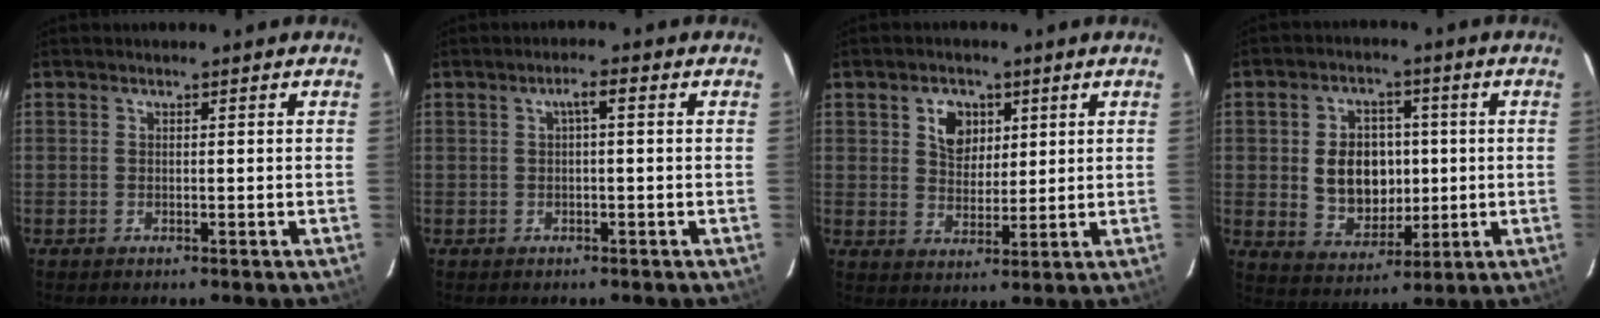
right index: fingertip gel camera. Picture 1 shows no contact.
{"total": 2.1, "force": [0.2, 0.3, 2.0], "torque": [-0.037, 0.009, 0.004]}
{"total": 6.1, "force": [2.5, 4.6, 3.1], "torque": [-0.045, 0.007, 0.048]}
{"total": 10.6, "force": [0.3, 8.3, 6.5], "torque": [-0.134, 0.009, 0.022]}